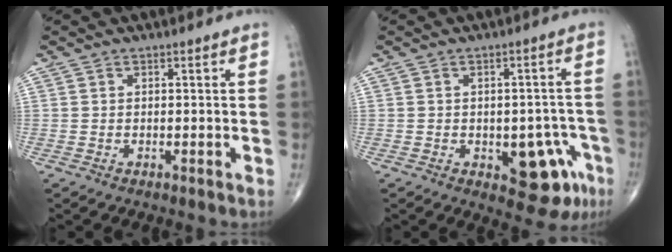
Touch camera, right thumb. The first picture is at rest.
{"total": 10.3, "force": [-4.0, 5.4, 7.9], "torque": [-0.056, 0.023, -0.040]}